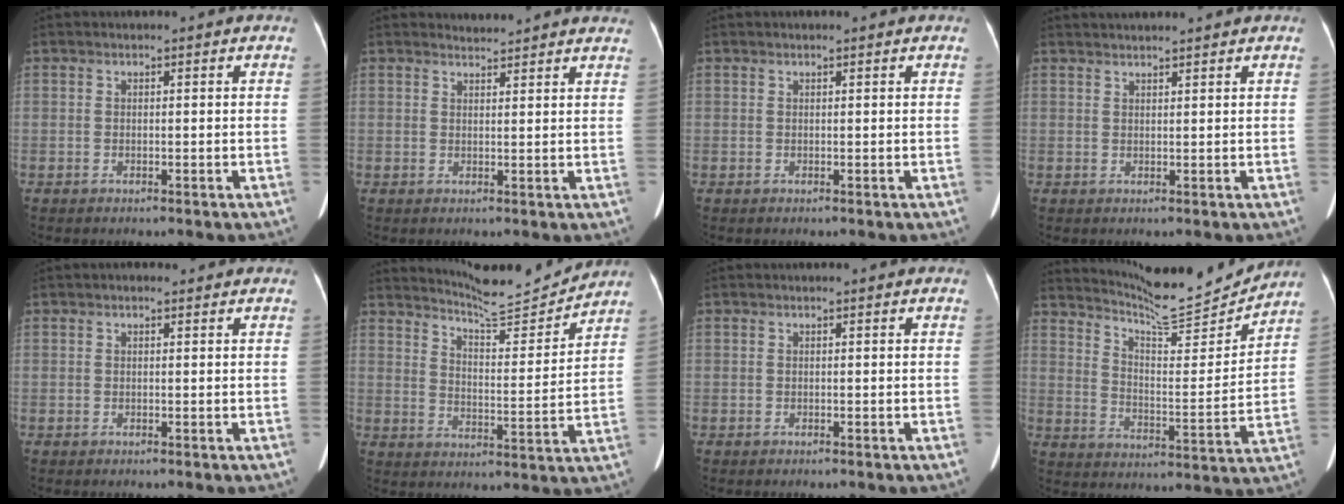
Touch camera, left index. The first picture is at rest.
{"total": 4.6, "force": [4.6, 0.4, 0.0], "torque": [-0.004, 0.006, 0.044]}
{"total": 0.6, "force": [-0.5, 0.0, 0.1], "torque": [-0.007, 0.005, -0.007]}
{"total": 3.7, "force": [3.4, 0.0, 1.3], "torque": [-0.016, 0.028, 0.049]}
{"total": 0.6, "force": [-0.4, 0.3, 0.3], "torque": [-0.011, 0.008, -0.008]}
{"total": 10.6, "force": [10.5, -0.6, 1.6], "torque": [-0.032, -0.018, 0.160]}
{"total": 0.0}
{"total": 13.7, "force": [13.4, -0.2, 2.7], "torque": [-0.053, -0.036, 0.201]}